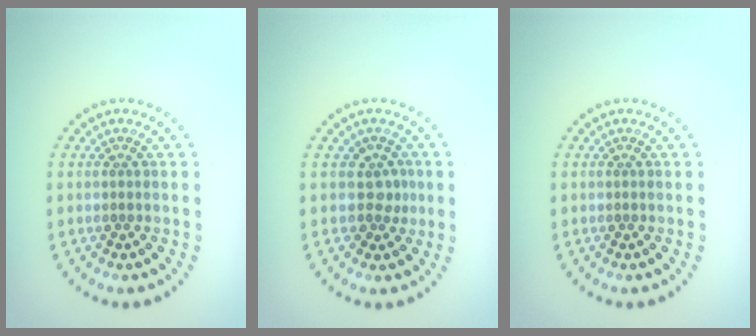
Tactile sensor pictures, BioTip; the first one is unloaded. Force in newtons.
{"total": 1.8, "press": 1.4, "slide": 1.2}
{"total": 0.0}